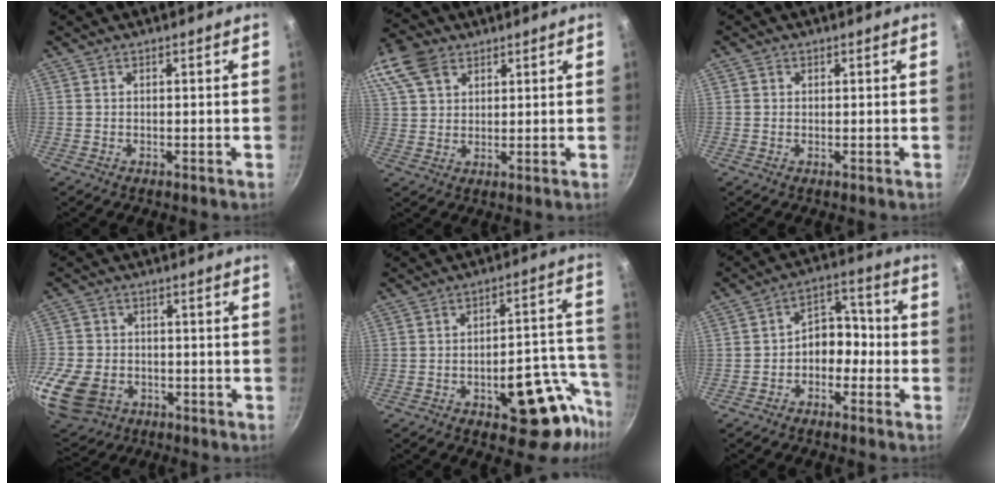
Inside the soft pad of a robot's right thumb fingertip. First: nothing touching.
{"total": 11.9, "force": [6.4, 8.0, 6.1], "torque": [-0.126, 0.010, 0.121]}
{"total": 0.9, "force": [0.2, 0.8, 0.2], "torque": [0.001, 0.000, 0.000]}
{"total": 16.1, "force": [-4.7, 12.5, 9.1], "torque": [-0.200, 0.014, -0.077]}
{"total": 17.6, "force": [-8.4, 8.4, 13.0], "torque": [-0.090, 0.055, -0.113]}
{"total": 7.5, "force": [-2.1, 5.6, 4.6], "torque": [-0.016, 0.045, -0.045]}